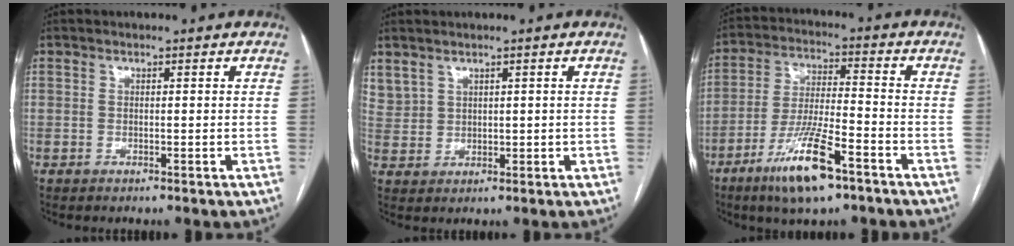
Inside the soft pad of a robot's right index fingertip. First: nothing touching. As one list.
[{"total": 3.6, "force": [2.6, 2.3, 0.9], "torque": [-0.022, 0.010, 0.065]}, {"total": 12.1, "force": [-7.2, 1.9, 9.5], "torque": [-0.187, -0.019, -0.128]}]